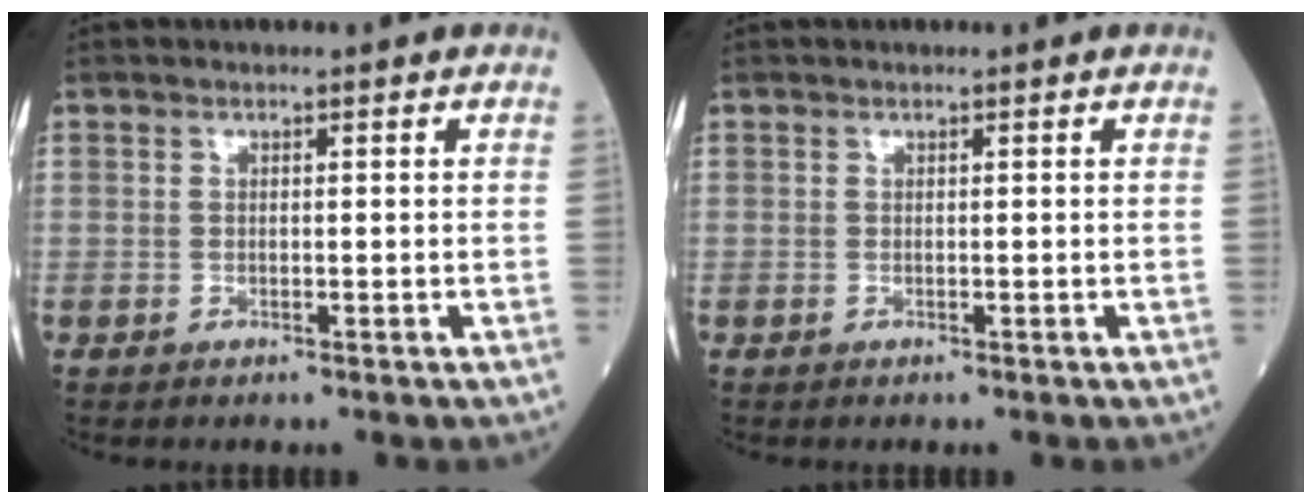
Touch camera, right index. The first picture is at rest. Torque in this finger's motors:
{"motor_torque": [0.16, 0.11, 0.06, 0.01]}